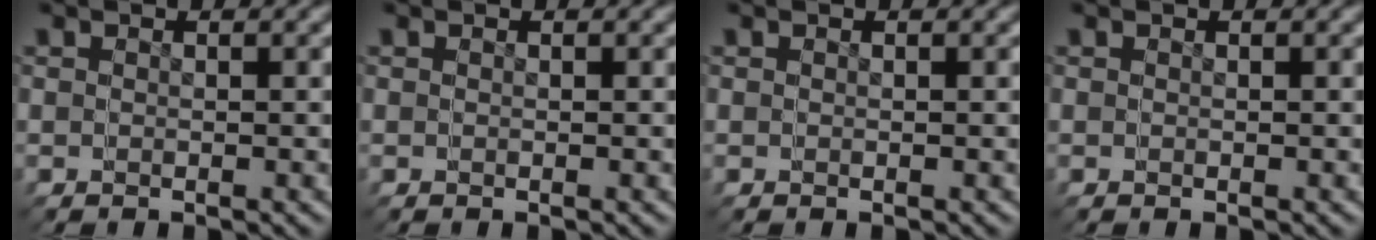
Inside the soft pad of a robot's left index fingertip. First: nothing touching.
{"total": 0.0}
{"total": 0.0}
{"total": 0.0}